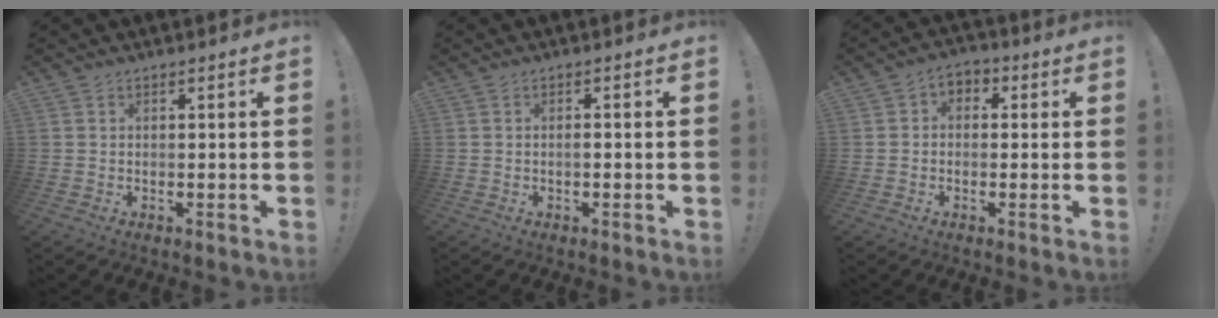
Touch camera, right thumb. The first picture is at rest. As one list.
[{"total": 1.1, "force": [-0.6, 0.0, 0.9], "torque": [-0.017, 0.002, -0.011]}, {"total": 3.9, "force": [-1.0, 3.2, 2.0], "torque": [-0.032, 0.014, -0.016]}]